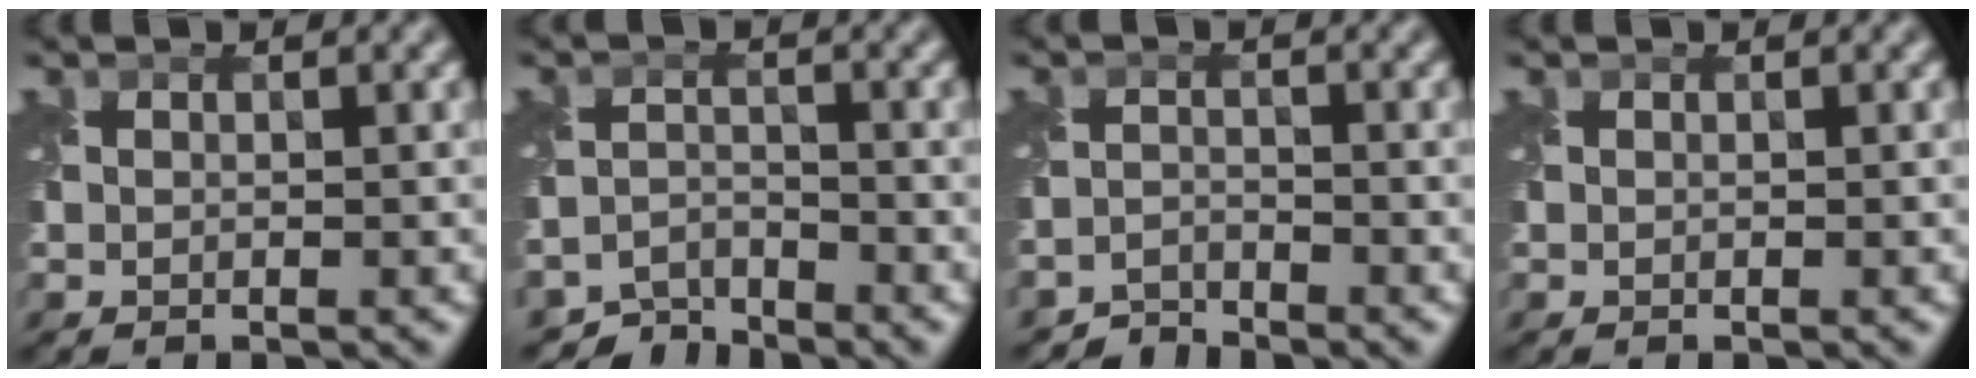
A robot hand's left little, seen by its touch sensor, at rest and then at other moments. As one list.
[{"total": 3.6, "force": [-3.5, 0.8, 0.0], "torque": [0.004, -0.007, -0.068]}, {"total": 2.3, "force": [-2.3, 0.2, -0.4], "torque": [0.010, 0.000, -0.050]}, {"total": 0.0}]